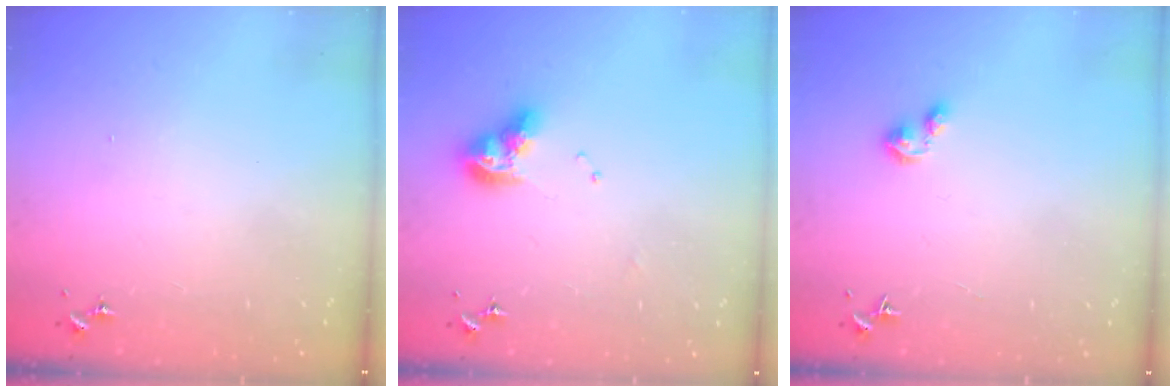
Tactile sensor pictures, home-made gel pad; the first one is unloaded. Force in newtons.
{"total": 10.1, "press": 10.1, "slide": 1.1}
{"total": 2.2, "press": 2.2, "slide": 0.2}